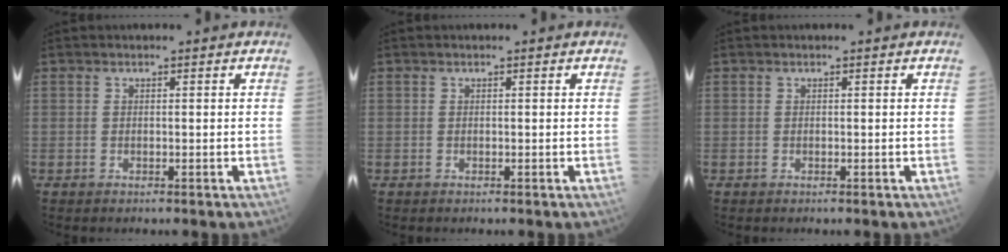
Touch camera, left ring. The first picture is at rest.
{"total": 0.0}
{"total": 0.0}